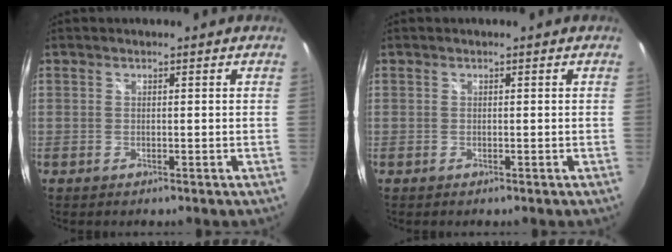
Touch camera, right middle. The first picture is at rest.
{"total": 0.0}